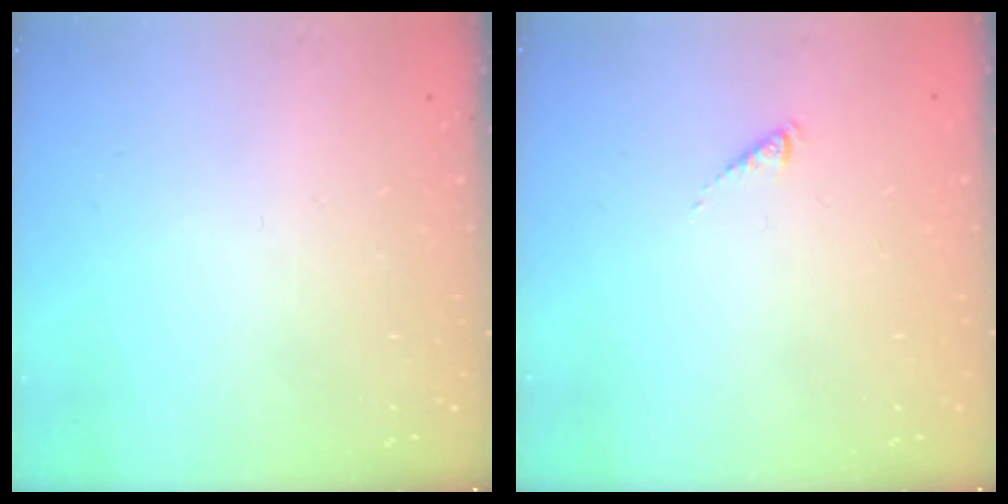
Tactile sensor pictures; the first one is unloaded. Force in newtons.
{"total": 0.0}